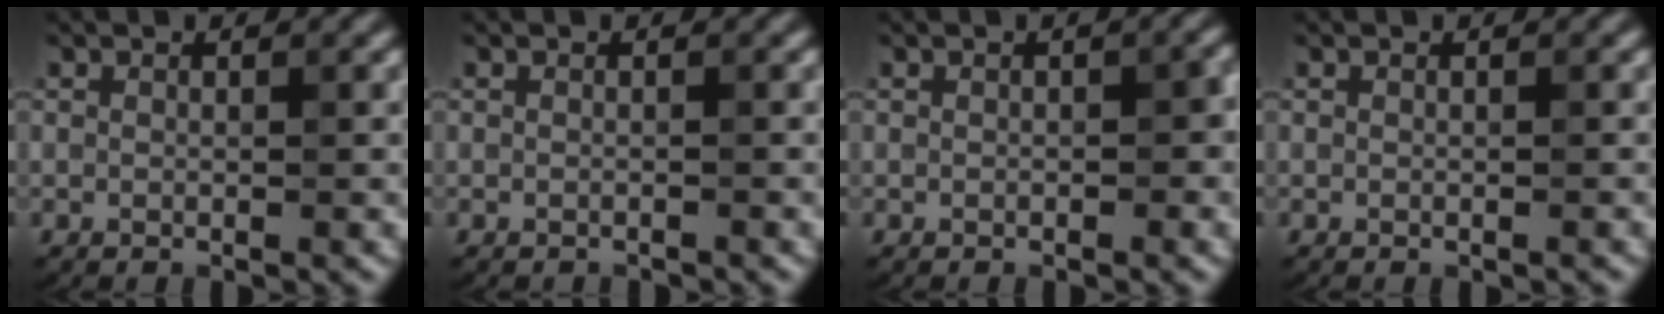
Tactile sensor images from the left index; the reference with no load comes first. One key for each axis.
{"total": 0.9, "fx": -0.9, "fy": 0.0, "fz": 0.0, "tx": 0.001, "ty": -0.005, "tz": -0.016}
{"total": 1.3, "fx": -0.2, "fy": 0.7, "fz": 1.1, "tx": -0.013, "ty": 0.001, "tz": 0.001}
{"total": 0.0}